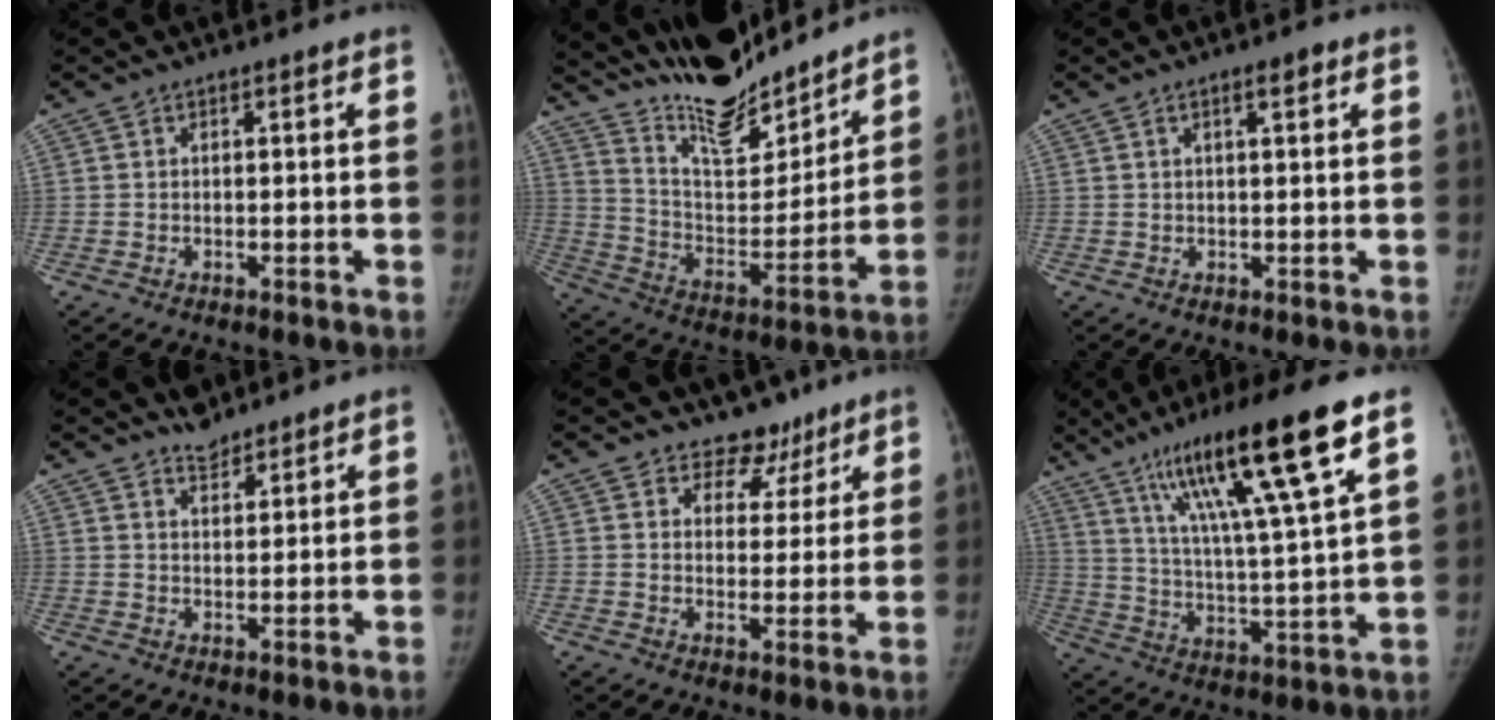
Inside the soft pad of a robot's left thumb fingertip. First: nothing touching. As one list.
[{"total": 20.3, "force": [18.3, 4.5, 7.6], "torque": [-0.087, -0.111, 0.312]}, {"total": 2.6, "force": [1.3, 0.6, 2.1], "torque": [-0.028, -0.002, 0.019]}, {"total": 3.9, "force": [3.5, 1.5, 0.7], "torque": [0.008, -0.028, 0.056]}, {"total": 6.9, "force": [5.2, 4.6, 0.6], "torque": [0.029, -0.034, 0.072]}, {"total": 21.1, "force": [12.1, 2.3, 17.2], "torque": [-0.284, -0.031, 0.210]}]